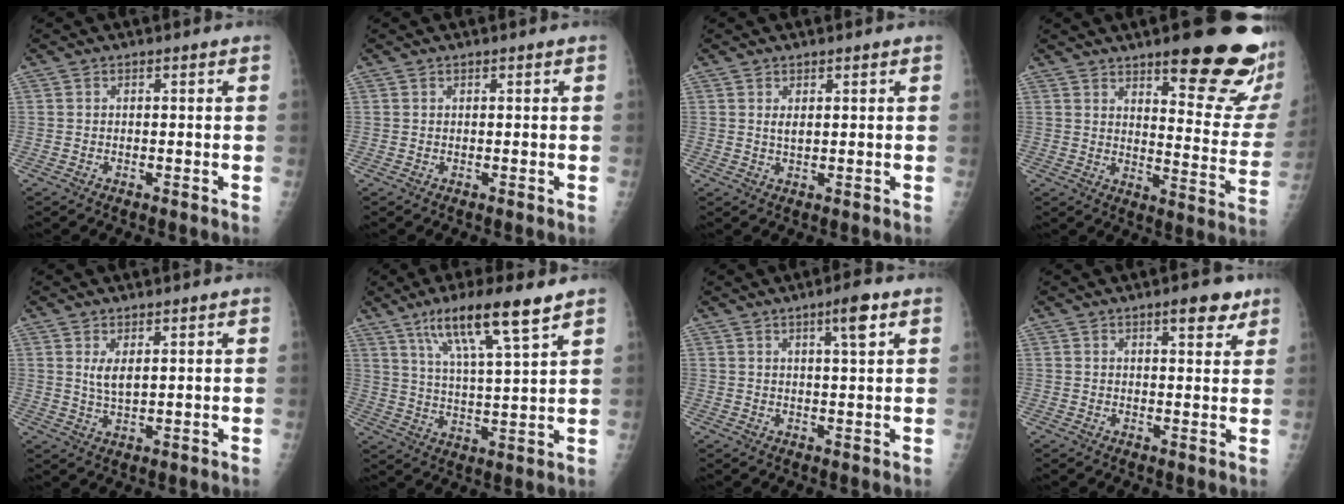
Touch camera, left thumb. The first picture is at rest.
{"total": 0.0}
{"total": 1.6, "force": [0.8, 0.6, 1.3], "torque": [-0.021, -0.007, 0.016]}
{"total": 22.0, "force": [13.7, 5.4, 16.4], "torque": [-0.178, -0.086, 0.184]}
{"total": 3.5, "force": [1.4, 1.3, 2.9], "torque": [-0.052, -0.015, 0.033]}
{"total": 13.5, "force": [8.4, 1.7, 10.4], "torque": [-0.183, -0.032, 0.153]}
{"total": 5.3, "force": [2.8, 0.4, 4.4], "torque": [-0.069, -0.011, 0.045]}
{"total": 5.4, "force": [3.4, 1.9, 3.8], "torque": [-0.034, -0.015, 0.042]}